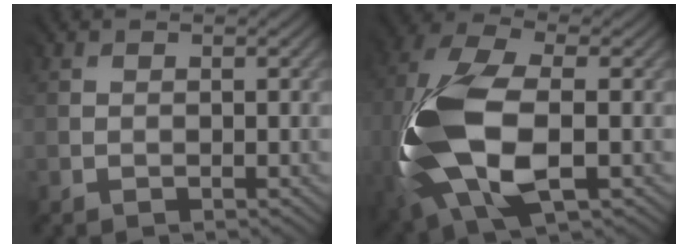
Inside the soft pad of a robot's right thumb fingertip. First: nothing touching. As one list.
[{"total": 14.4, "force": [-2.5, 7.9, 11.8], "torque": [-0.293, 0.001, -0.048]}]